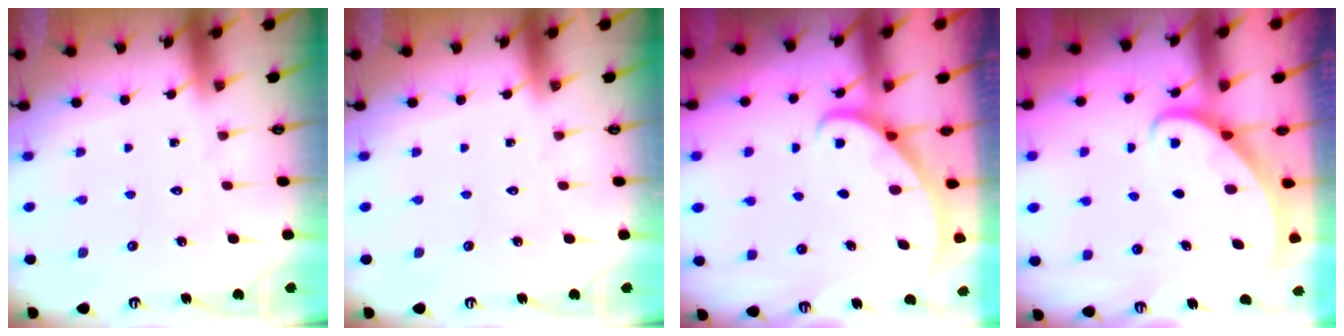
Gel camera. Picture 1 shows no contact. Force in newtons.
{"total": 0.0}
{"total": 2.7, "press": 2.7, "slide": 0.1}
{"total": 2.7, "press": 2.6, "slide": 0.2}